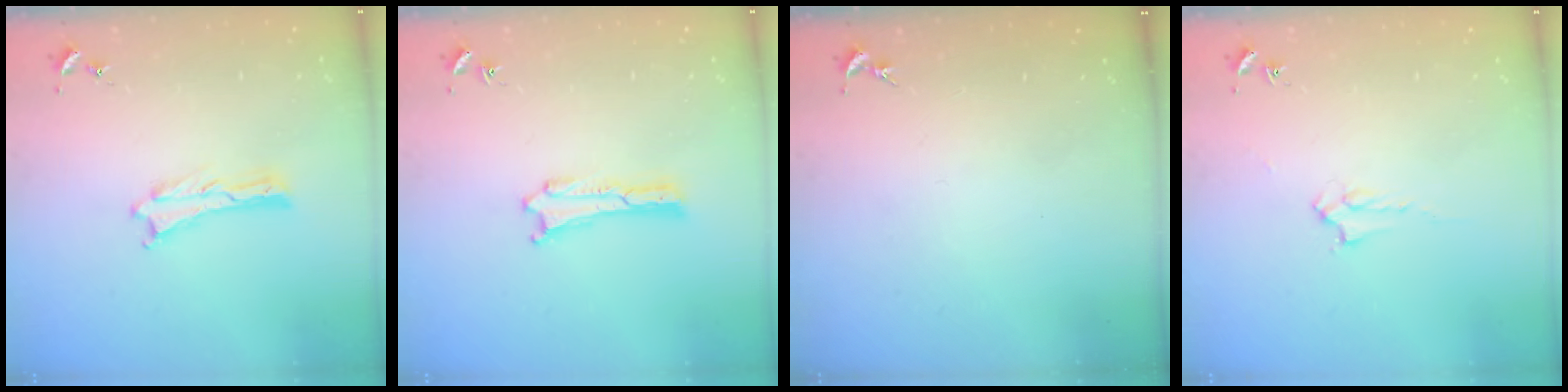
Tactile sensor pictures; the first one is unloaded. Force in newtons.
{"total": 0.0}
{"total": 0.0}
{"total": 2.0, "press": 2.0, "slide": 0.2}